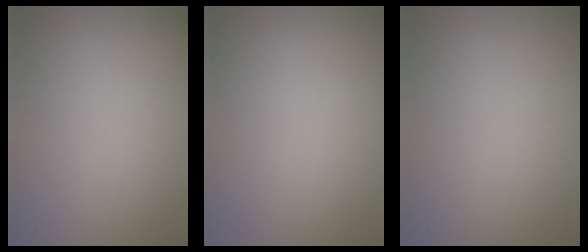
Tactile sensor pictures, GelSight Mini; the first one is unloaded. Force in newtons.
{"total": 0.0}
{"total": 0.0}